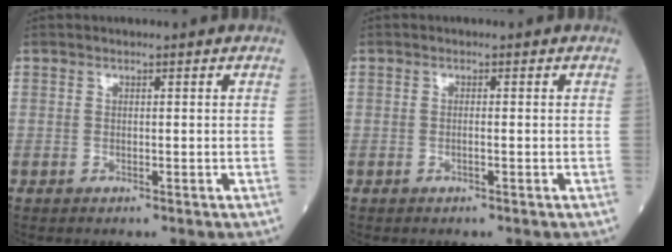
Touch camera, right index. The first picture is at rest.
{"total": 0.6, "force": [-0.3, -0.1, 0.5], "torque": [-0.011, 0.001, -0.005]}